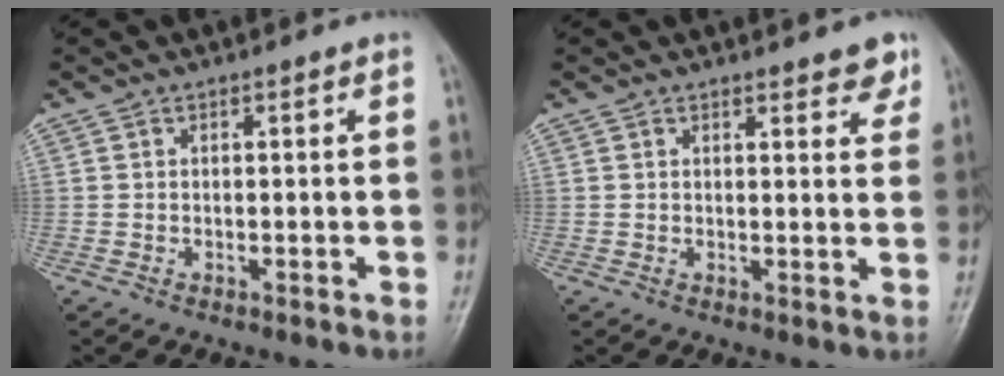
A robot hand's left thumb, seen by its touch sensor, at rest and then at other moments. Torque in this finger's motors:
{"motor_torque": [-0.15, -0.10, -0.17, 0.00, 0.03]}